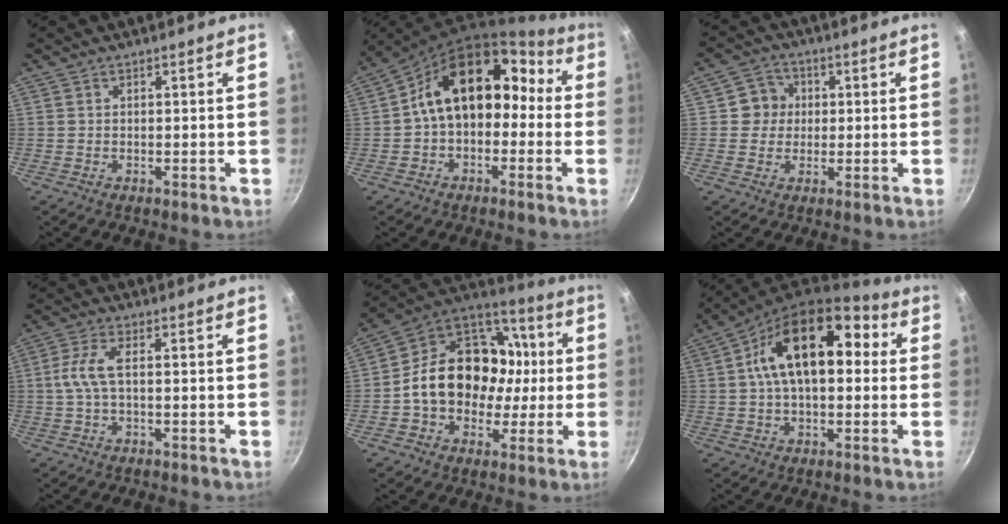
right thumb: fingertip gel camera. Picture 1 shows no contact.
{"total": 16.7, "force": [0.1, 11.2, 12.4], "torque": [-0.161, 0.058, -0.014]}
{"total": 5.8, "force": [0.5, 5.5, 1.6], "torque": [0.007, 0.009, 0.001]}
{"total": 5.2, "force": [0.2, 1.9, 4.8], "torque": [-0.125, 0.011, 0.000]}
{"total": 21.3, "force": [-0.5, 16.0, 14.1], "torque": [-0.183, 0.046, -0.005]}
{"total": 19.2, "force": [3.5, 10.8, 15.5], "torque": [-0.234, 0.035, 0.044]}